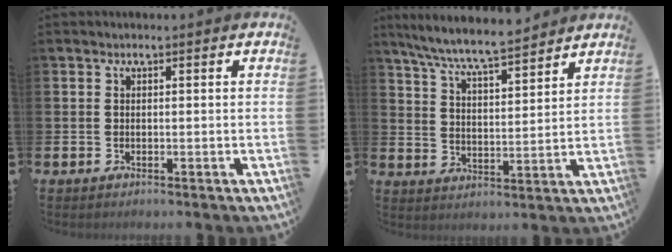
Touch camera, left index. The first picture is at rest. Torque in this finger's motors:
{"motor_torque": [0.98, -1.16, 0.75, 0.21]}